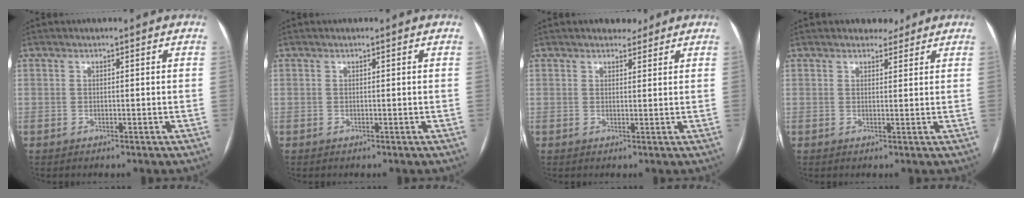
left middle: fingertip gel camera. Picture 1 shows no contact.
{"total": 0.0}
{"total": 2.8, "force": [2.4, 1.3, 0.9], "torque": [-0.009, 0.007, 0.031]}
{"total": 2.6, "force": [2.2, 1.3, 0.5], "torque": [-0.005, 0.004, 0.030]}